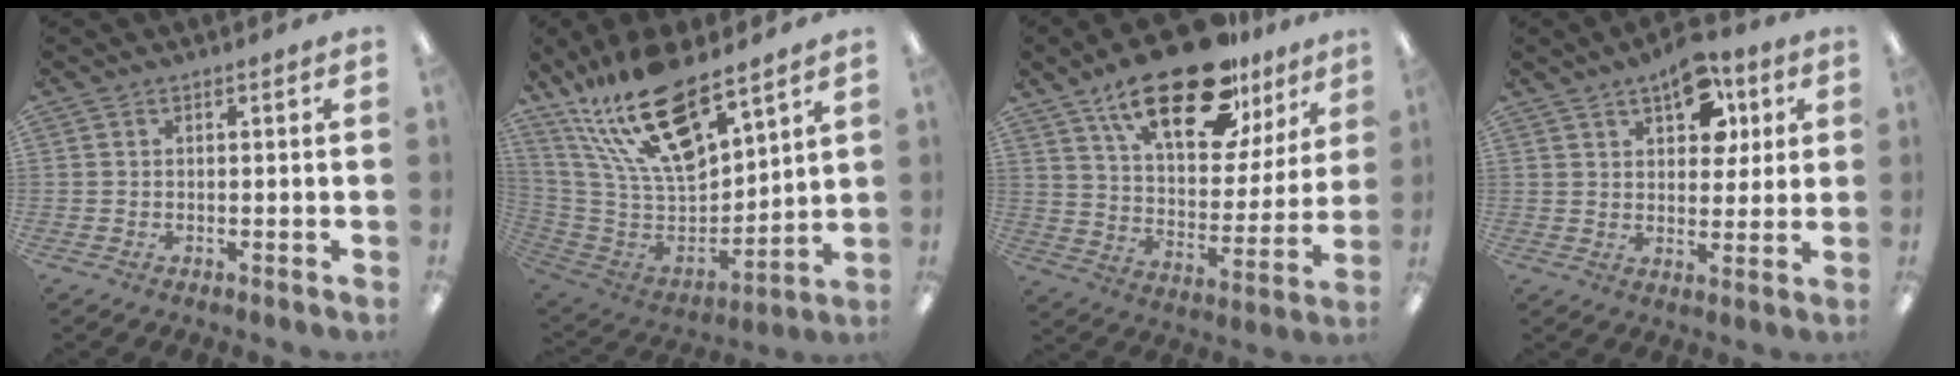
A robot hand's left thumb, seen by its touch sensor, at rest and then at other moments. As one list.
[{"total": 23.9, "force": [16.4, 9.4, 14.6], "torque": [-0.271, -0.104, 0.287]}, {"total": 23.7, "force": [16.2, 9.6, 14.5], "torque": [-0.229, -0.091, 0.274]}, {"total": 10.7, "force": [6.0, 6.0, 6.4], "torque": [-0.074, -0.021, 0.102]}]